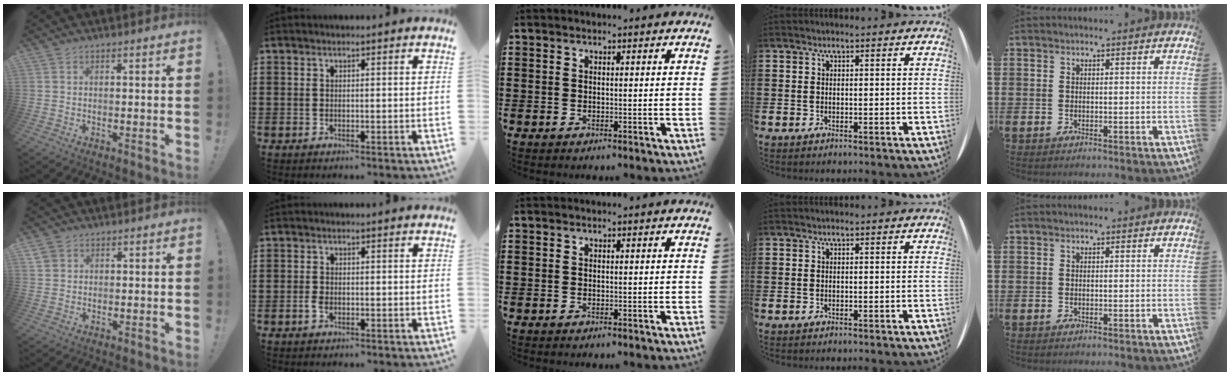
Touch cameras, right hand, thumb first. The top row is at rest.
{"thumb": {"total": 2.6, "force": [1.7, 1.9, 0.5], "torque": [-0.007, -0.006, 0.031]}, "index": {"total": 1.5, "force": [-0.8, 0.8, 1.0], "torque": [-0.029, -0.005, -0.016]}}